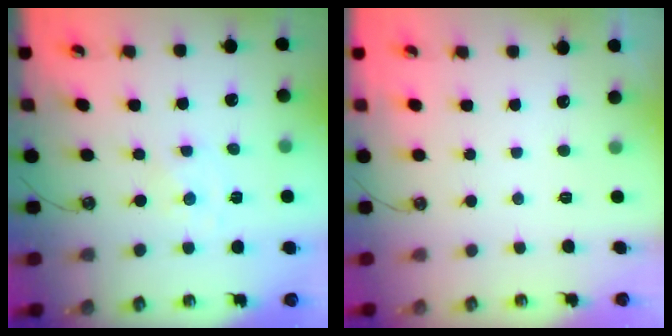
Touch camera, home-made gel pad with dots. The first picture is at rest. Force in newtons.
{"total": 0.0}